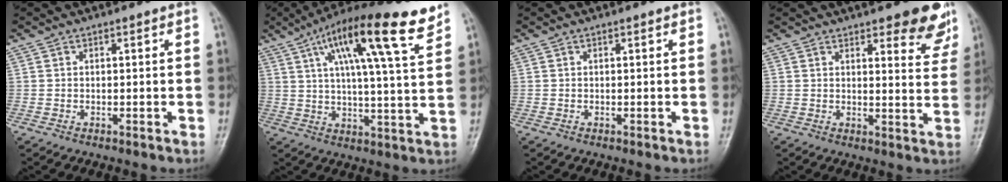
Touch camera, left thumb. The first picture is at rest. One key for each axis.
{"total": 17.7, "fx": 10.0, "fy": 2.8, "fz": 14.4, "tx": -0.222, "ty": -0.021, "tz": 0.159}
{"total": 0.0}
{"total": 10.5, "fx": 7.1, "fy": 3.3, "fz": 6.9, "tx": -0.052, "ty": -0.037, "tz": 0.081}